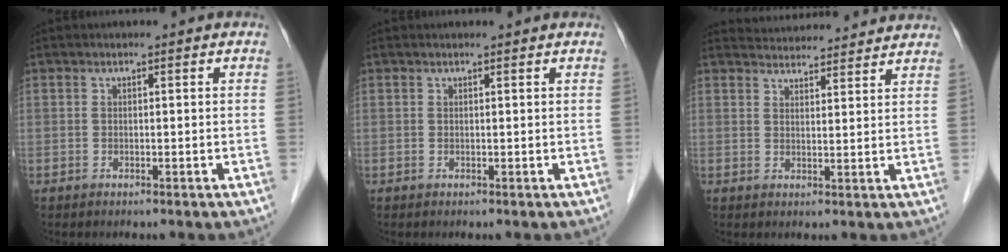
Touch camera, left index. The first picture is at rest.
{"total": 0.8, "force": [0.8, 0.1, 0.1], "torque": [-0.008, 0.004, 0.006]}
{"total": 9.7, "force": [9.5, 1.5, 1.5], "torque": [-0.016, 0.016, 0.115]}